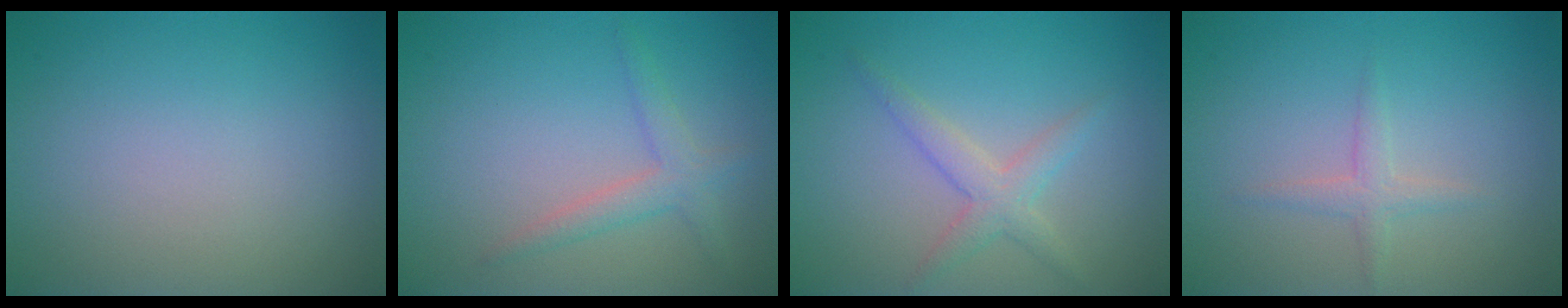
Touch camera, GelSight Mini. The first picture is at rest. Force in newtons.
{"total": 2.1, "press": 2.1, "slide": 0.1}
{"total": 2.5, "press": 2.5, "slide": 0.1}
{"total": 1.4, "press": 1.4, "slide": 0.1}